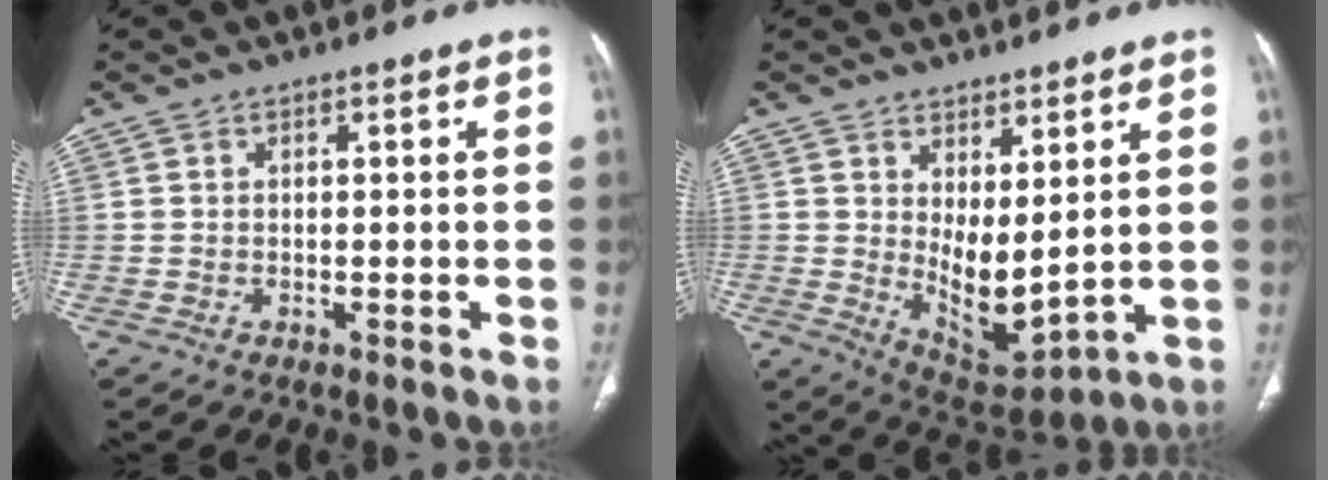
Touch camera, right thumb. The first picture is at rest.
{"total": 9.6, "force": [2.2, 4.3, 8.3], "torque": [-0.117, -0.038, 0.060]}